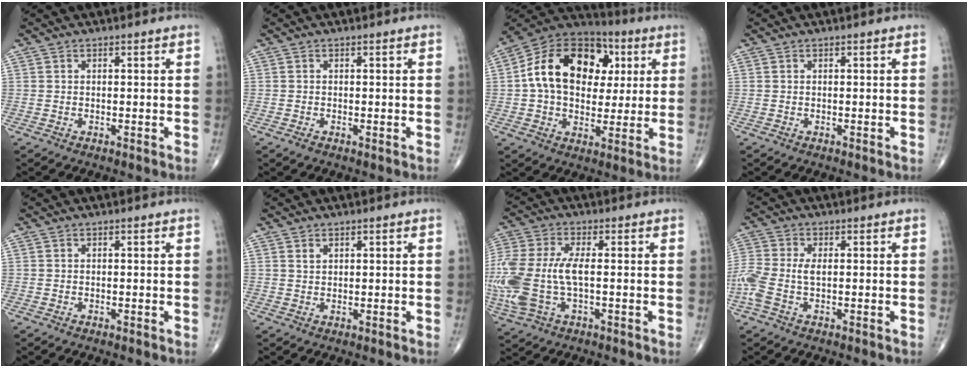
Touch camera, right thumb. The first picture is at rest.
{"total": 0.8, "force": [-0.4, 0.4, 0.6], "torque": [-0.015, -0.002, -0.008]}
{"total": 20.2, "force": [3.5, 14.1, 14.1], "torque": [-0.211, 0.018, 0.052]}
{"total": 0.0}
{"total": 0.0}
{"total": 1.4, "force": [0.9, 0.9, 0.6], "torque": [-0.006, -0.003, 0.016]}
{"total": 17.0, "force": [-1.7, 8.1, 14.8], "torque": [-0.389, -0.001, -0.025]}
{"total": 6.7, "force": [-0.7, 3.3, 5.8], "torque": [-0.167, 0.015, -0.014]}